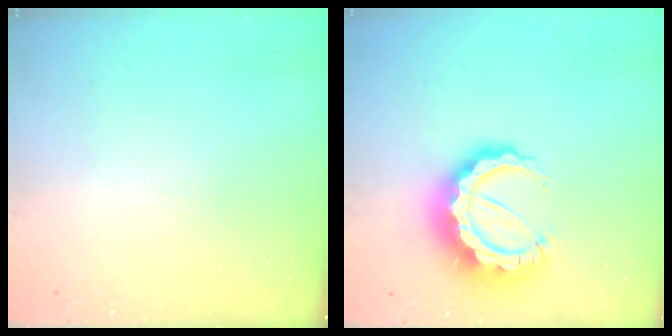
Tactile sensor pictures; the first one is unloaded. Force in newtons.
{"total": 13.3, "press": 13.2, "slide": 1.2}